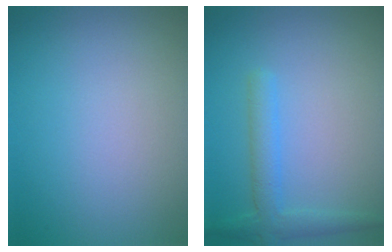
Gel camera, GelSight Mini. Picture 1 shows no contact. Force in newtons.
{"total": 2.6, "press": 2.6, "slide": 0.2}